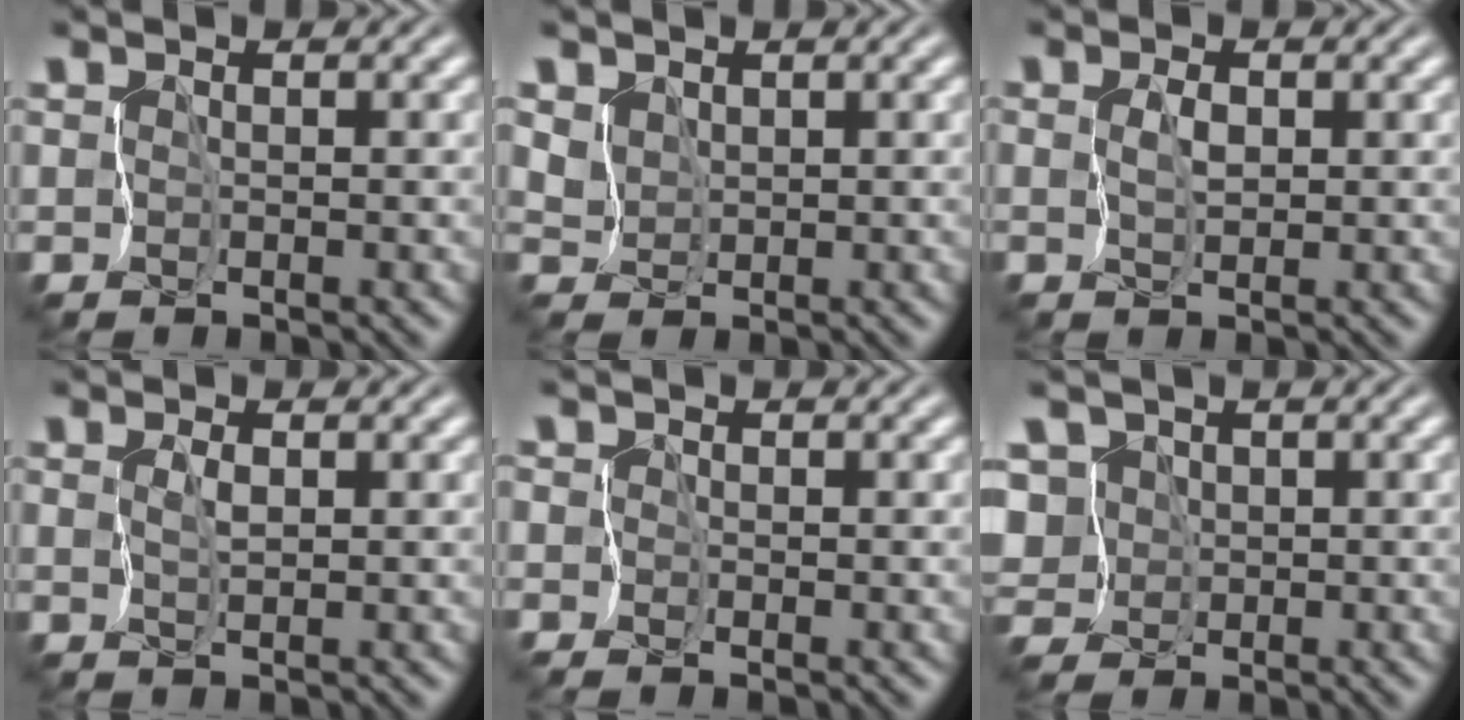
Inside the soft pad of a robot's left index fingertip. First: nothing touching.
{"total": 1.1, "force": [0.9, 0.7, 0.2], "torque": [-0.011, -0.005, 0.024]}
{"total": 1.0, "force": [0.2, 0.3, 0.9], "torque": [-0.018, 0.001, 0.003]}
{"total": 0.6, "force": [0.2, 0.0, 0.6], "torque": [-0.012, 0.001, 0.004]}
{"total": 1.9, "force": [0.4, 1.7, 0.8], "torque": [0.007, 0.019, -0.025]}
{"total": 6.2, "force": [0.5, 5.2, 3.4], "torque": [-0.058, 0.023, -0.034]}